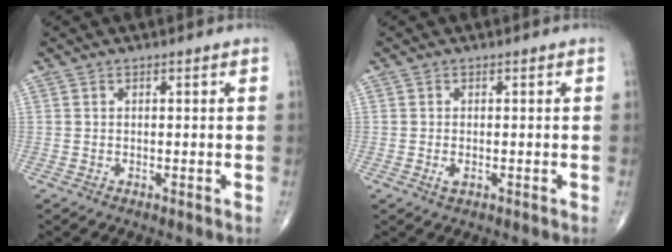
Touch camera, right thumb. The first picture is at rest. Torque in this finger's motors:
{"motor_torque": [-0.25, 0.08, 0.07, 0.12, 0.05]}